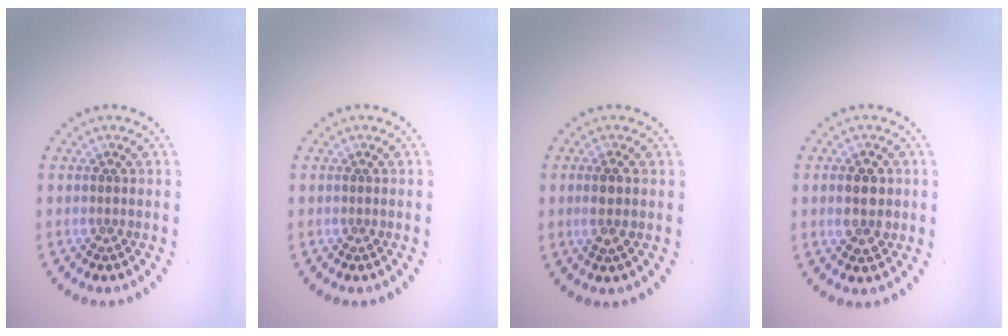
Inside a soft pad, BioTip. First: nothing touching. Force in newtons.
{"total": 0.0}
{"total": 1.5, "press": 1.3, "slide": 0.8}
{"total": 2.7, "press": 2.7, "slide": 0.1}